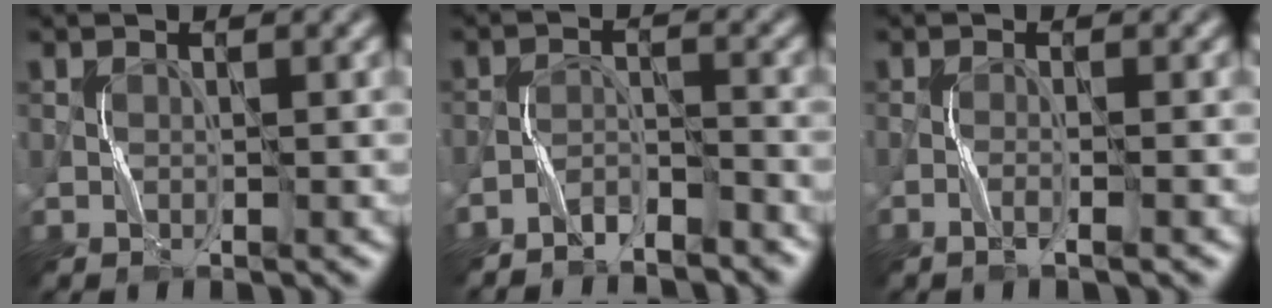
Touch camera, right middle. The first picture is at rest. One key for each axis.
{"total": 3.0, "fx": -2.9, "fy": 0.4, "fz": 0.5, "tx": -0.010, "ty": 0.002, "tz": -0.060}
{"total": 1.3, "fx": -0.8, "fy": -0.1, "fz": 1.1, "tx": -0.021, "ty": 0.004, "tz": -0.018}